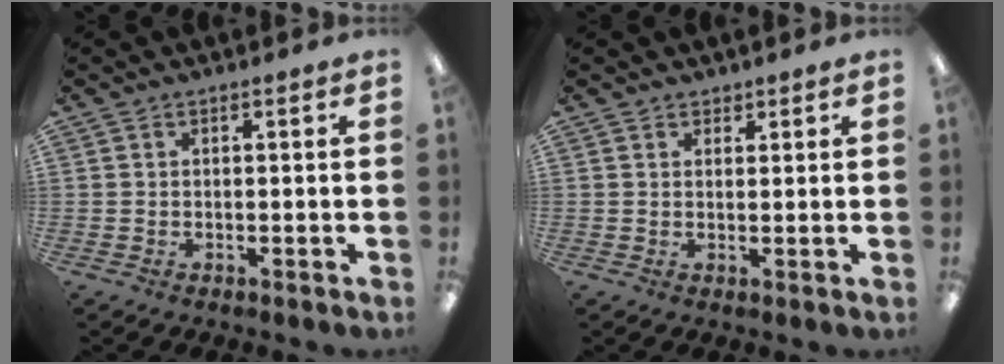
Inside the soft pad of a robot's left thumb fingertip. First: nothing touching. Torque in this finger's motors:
{"motor_torque": [0.00, -0.13, -0.27, -0.29, 0.00]}